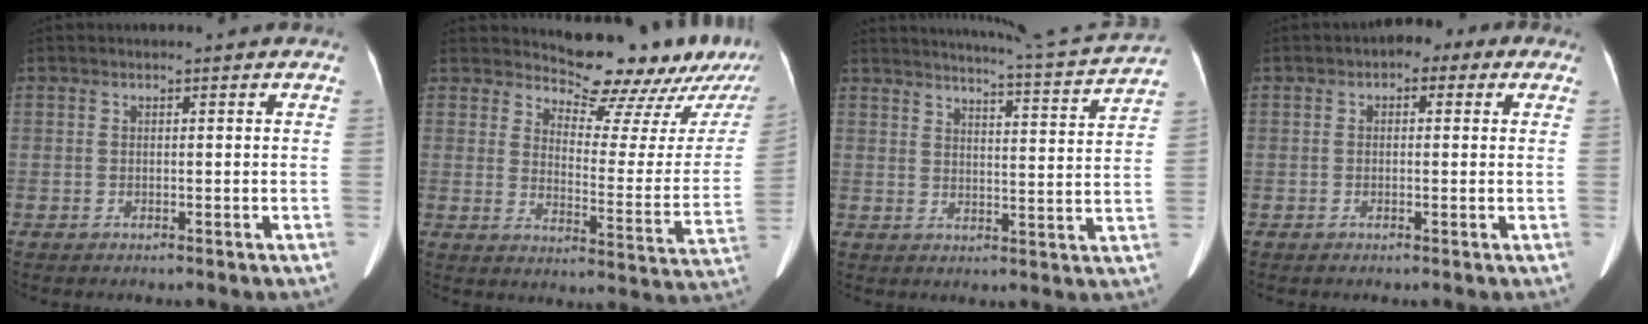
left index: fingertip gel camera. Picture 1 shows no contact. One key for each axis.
{"total": 17.4, "fx": 16.0, "fy": 3.3, "fz": 6.1, "tx": -0.068, "ty": -0.083, "tz": 0.180}
{"total": 13.1, "fx": 12.5, "fy": -2.0, "fz": 3.1, "tx": -0.062, "ty": -0.037, "tz": 0.165}
{"total": 4.1, "fx": 1.7, "fy": 2.5, "fz": 2.7, "tx": -0.029, "ty": 0.029, "tz": 0.014}